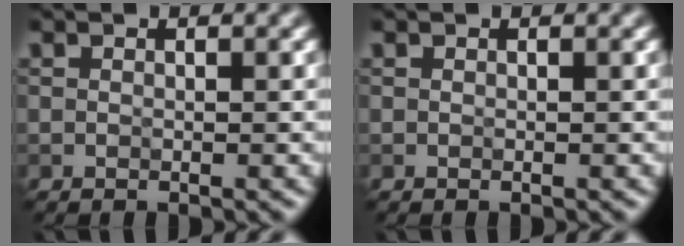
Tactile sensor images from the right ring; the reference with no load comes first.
{"total": 0.0}